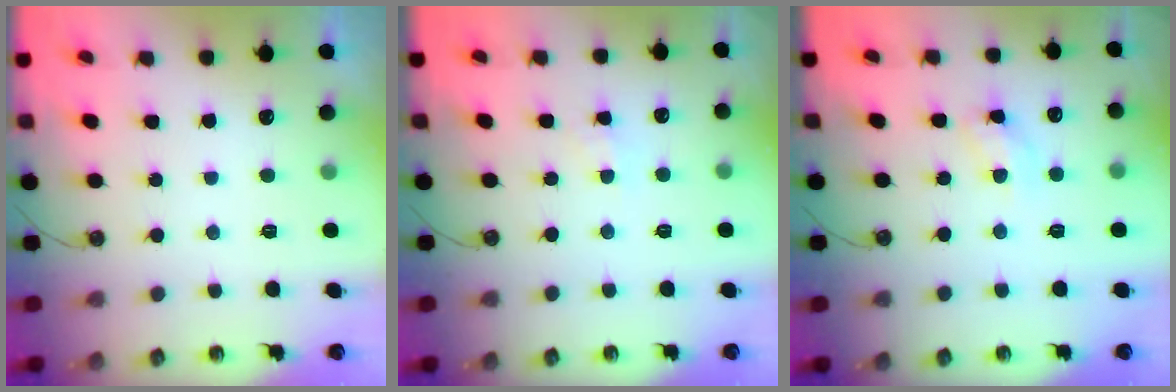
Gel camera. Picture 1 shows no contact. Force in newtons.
{"total": 2.1, "press": 2.1, "slide": 0.3}
{"total": 6.9, "press": 6.8, "slide": 0.6}